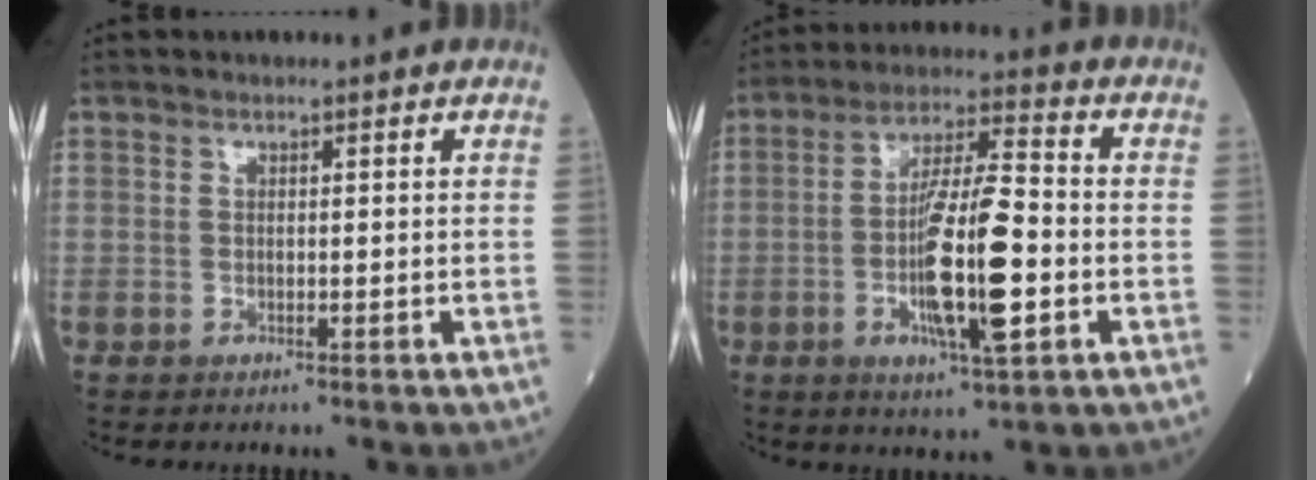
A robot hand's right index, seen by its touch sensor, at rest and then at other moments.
{"total": 13.6, "force": [-3.1, 2.1, 13.1], "torque": [-0.240, -0.004, -0.052]}